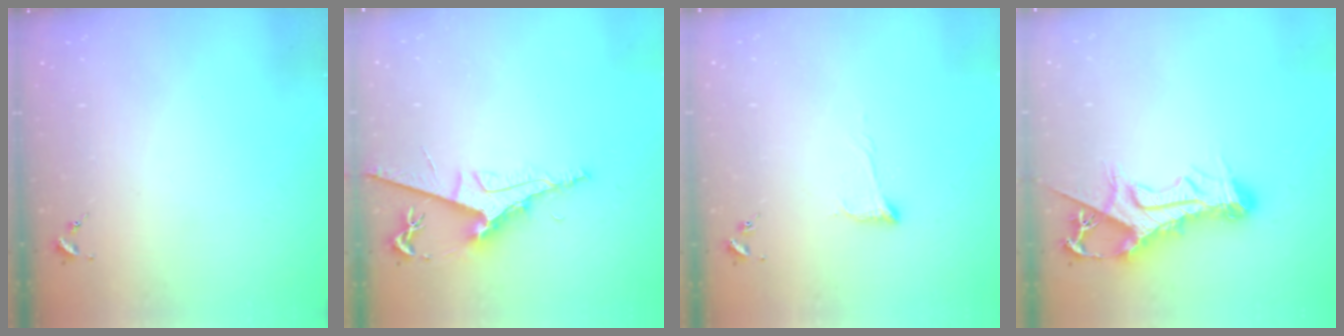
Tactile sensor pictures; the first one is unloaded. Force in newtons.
{"total": 8.6, "press": 8.6, "slide": 1.0}
{"total": 5.6, "press": 5.5, "slide": 0.8}
{"total": 14.1, "press": 14.0, "slide": 1.6}